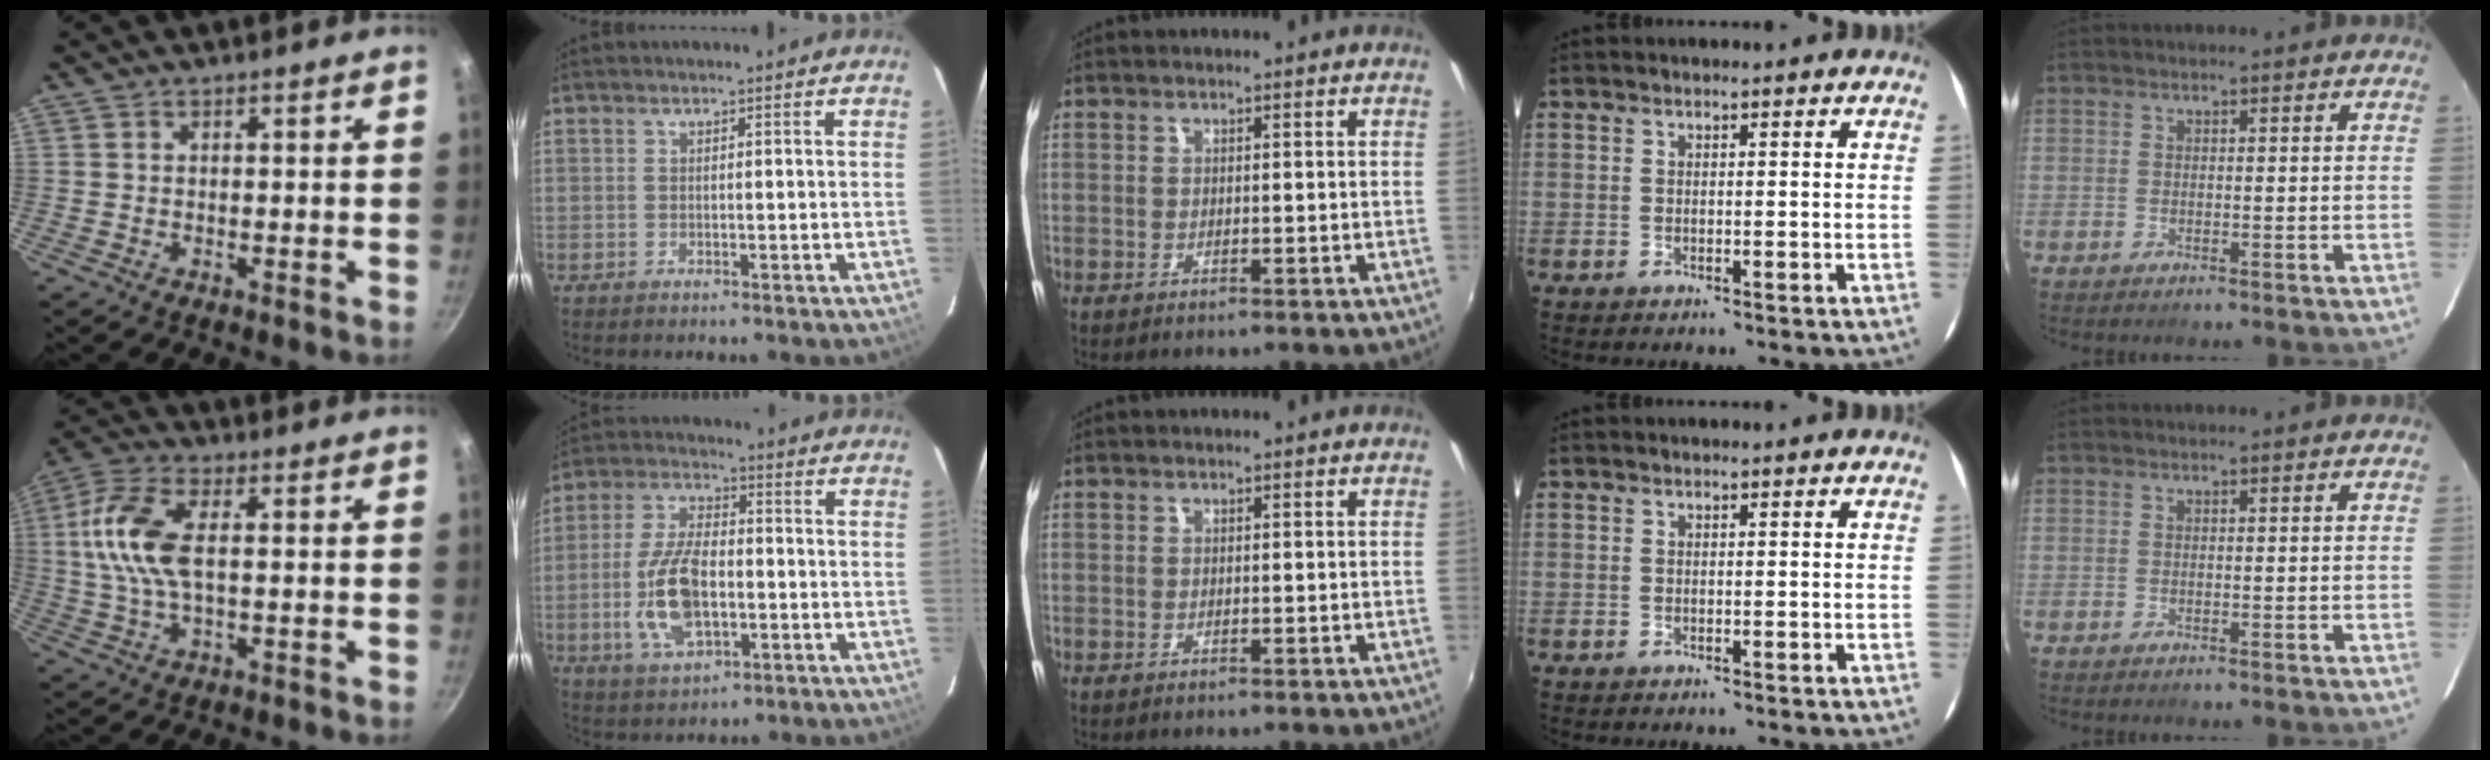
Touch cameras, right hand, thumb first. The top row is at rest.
{"thumb": {"total": 11.6, "force": [1.2, 5.6, 10.1], "torque": [-0.216, 0.015, 0.012]}, "index": {"total": 12.8, "force": [-3.0, 6.4, 10.7], "torque": [-0.225, 0.000, -0.049]}}